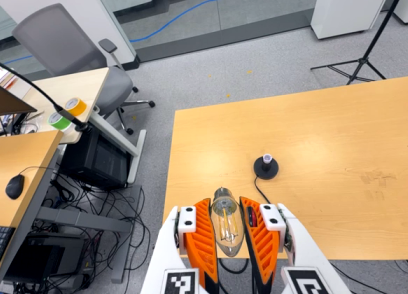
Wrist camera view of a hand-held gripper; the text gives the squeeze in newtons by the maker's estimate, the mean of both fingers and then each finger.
{"total": 21.0, "left": 22.7, "right": 19.2}